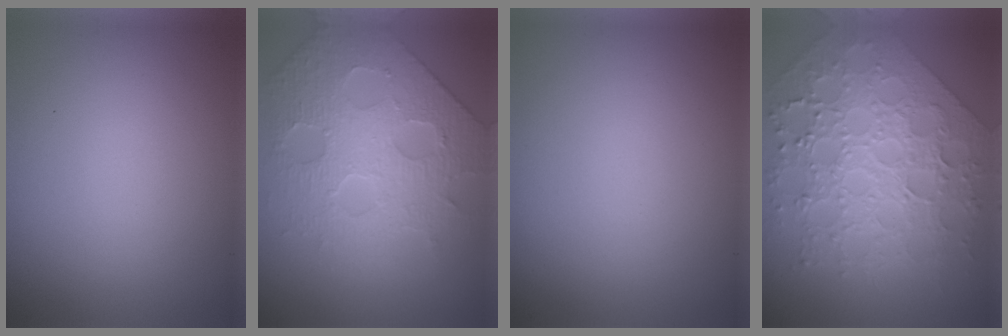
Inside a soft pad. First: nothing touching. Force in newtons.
{"total": 5.3, "press": 4.9, "slide": 2.0}
{"total": 0.0}
{"total": 6.8, "press": 6.0, "slide": 3.3}